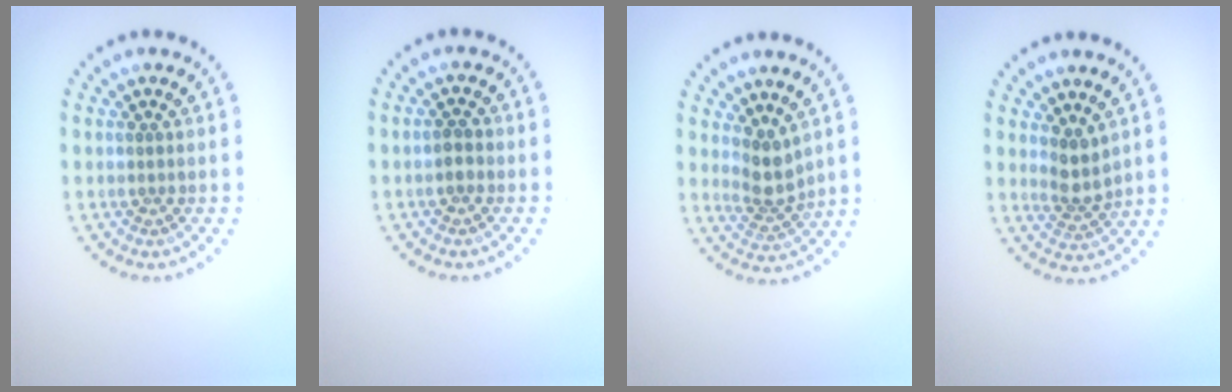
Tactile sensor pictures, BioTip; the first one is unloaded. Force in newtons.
{"total": 1.2, "press": 1.2, "slide": 0.2}
{"total": 2.7, "press": 2.2, "slide": 1.7}
{"total": 2.4, "press": 2.0, "slide": 1.4}